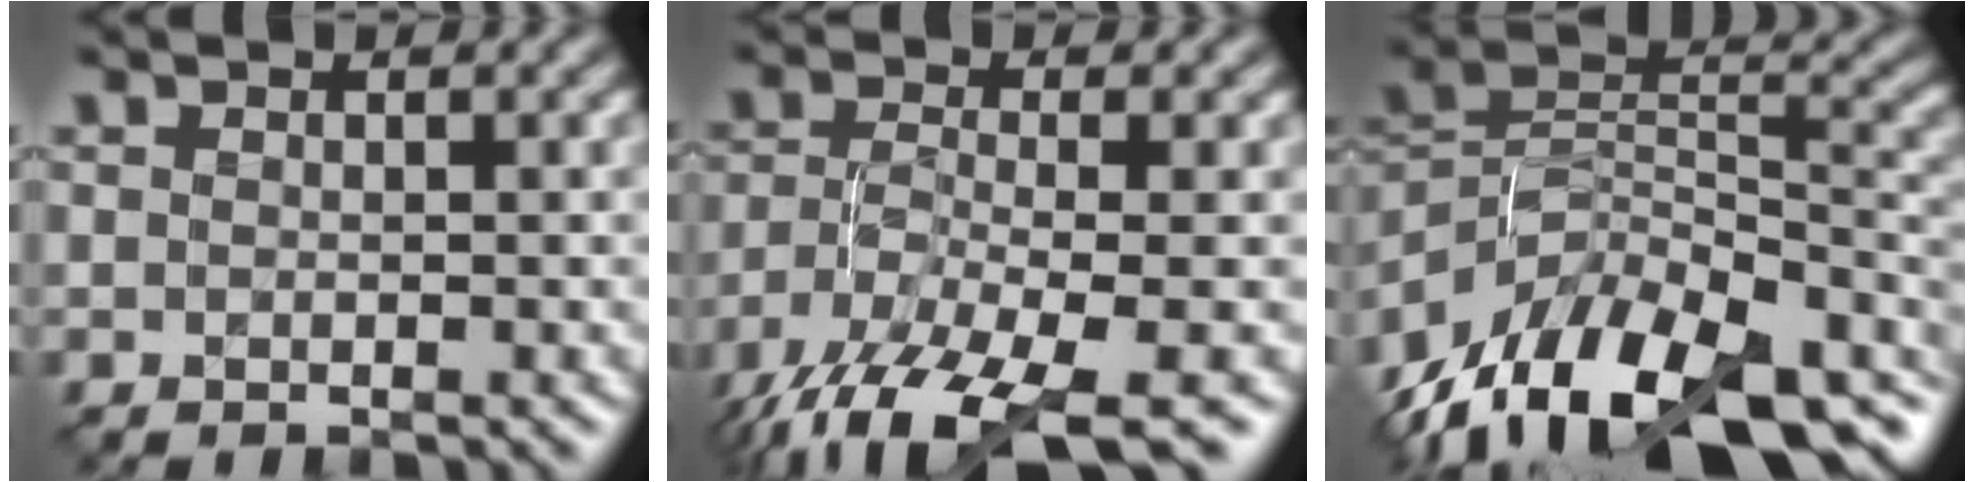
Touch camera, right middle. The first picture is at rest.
{"total": 12.4, "force": [-8.8, 3.3, 8.1], "torque": [-0.168, -0.029, -0.147]}
{"total": 16.5, "force": [-10.7, 7.5, 10.0], "torque": [-0.216, 0.004, -0.174]}